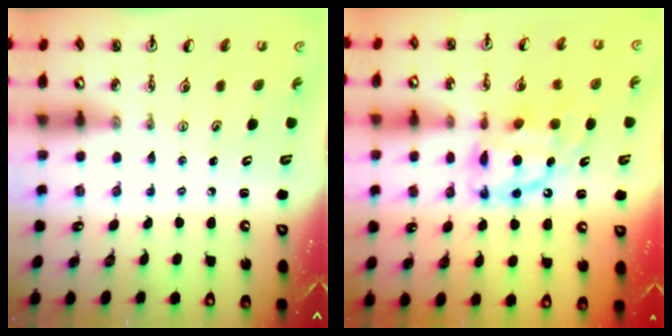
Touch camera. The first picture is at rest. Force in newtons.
{"total": 13.6, "press": 13.5, "slide": 1.2}